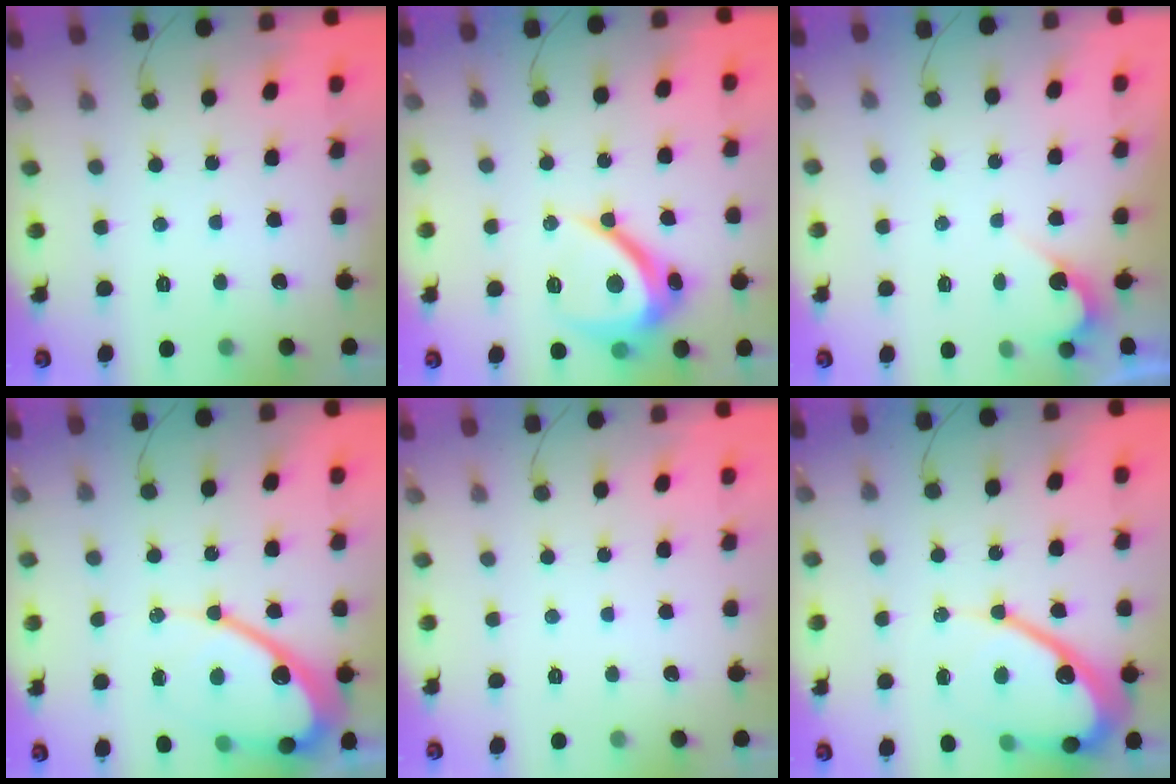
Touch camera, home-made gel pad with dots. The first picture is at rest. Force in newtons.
{"total": 11.8, "press": 11.8, "slide": 1.2}
{"total": 2.8, "press": 2.8, "slide": 0.2}
{"total": 16.3, "press": 16.3, "slide": 1.5}
{"total": 0.0}
{"total": 14.7, "press": 14.7, "slide": 0.9}